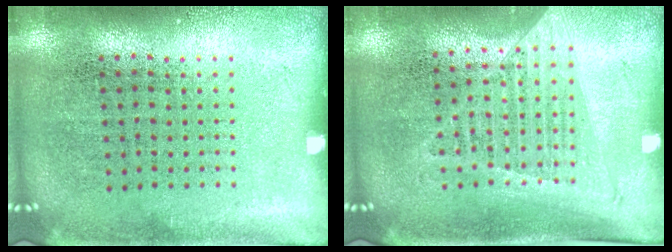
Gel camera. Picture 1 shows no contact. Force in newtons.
{"total": 1.3, "press": 1.2, "slide": 0.6}